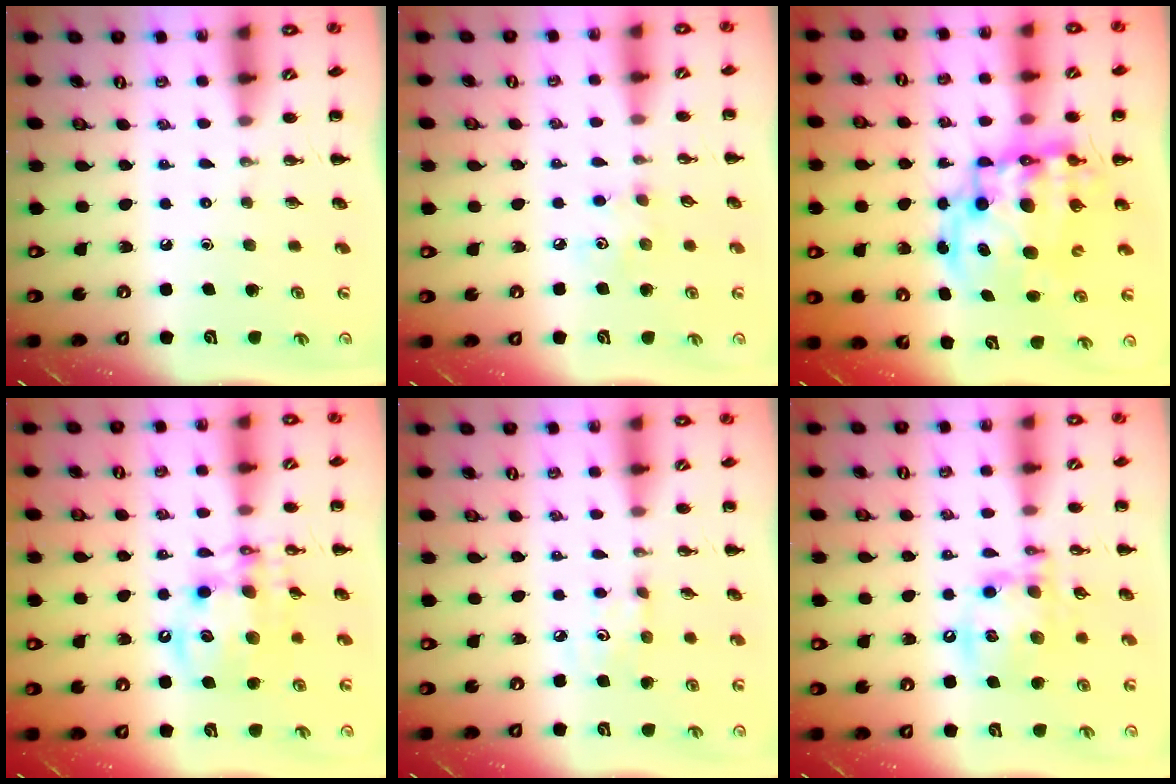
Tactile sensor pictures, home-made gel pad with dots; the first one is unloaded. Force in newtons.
{"total": 3.7, "press": 3.5, "slide": 0.9}
{"total": 16.2, "press": 15.7, "slide": 4.1}
{"total": 12.4, "press": 12.0, "slide": 3.0}
{"total": 3.4, "press": 3.3, "slide": 0.9}
{"total": 14.2, "press": 13.9, "slide": 3.1}